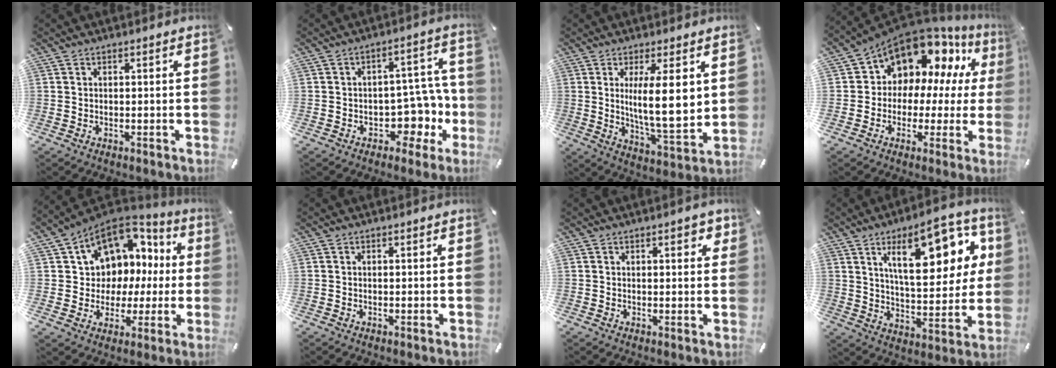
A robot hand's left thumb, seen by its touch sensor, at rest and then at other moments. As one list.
[{"total": 12.1, "force": [-2.6, 8.5, 8.2], "torque": [-0.080, 0.002, -0.036]}, {"total": 14.3, "force": [3.0, 3.9, 13.4], "torque": [-0.225, -0.023, 0.042]}, {"total": 12.2, "force": [8.9, 7.5, 3.6], "torque": [-0.073, -0.081, 0.160]}, {"total": 11.2, "force": [4.6, 9.5, 3.8], "torque": [-0.071, -0.049, 0.088]}, {"total": 0.0}, {"total": 2.1, "force": [0.9, 1.1, 1.6], "torque": [-0.017, -0.001, 0.011]}, {"total": 20.8, "force": [9.2, 8.7, 16.5], "torque": [-0.237, -0.031, 0.141]}]